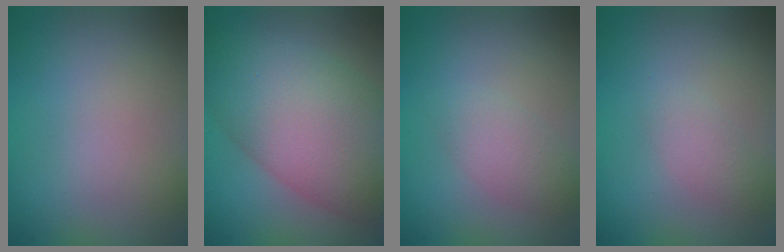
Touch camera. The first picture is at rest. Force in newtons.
{"total": 10.6, "press": 10.6, "slide": 0.5}
{"total": 2.1, "press": 2.1, "slide": 0.1}
{"total": 1.5, "press": 1.5, "slide": 0.1}